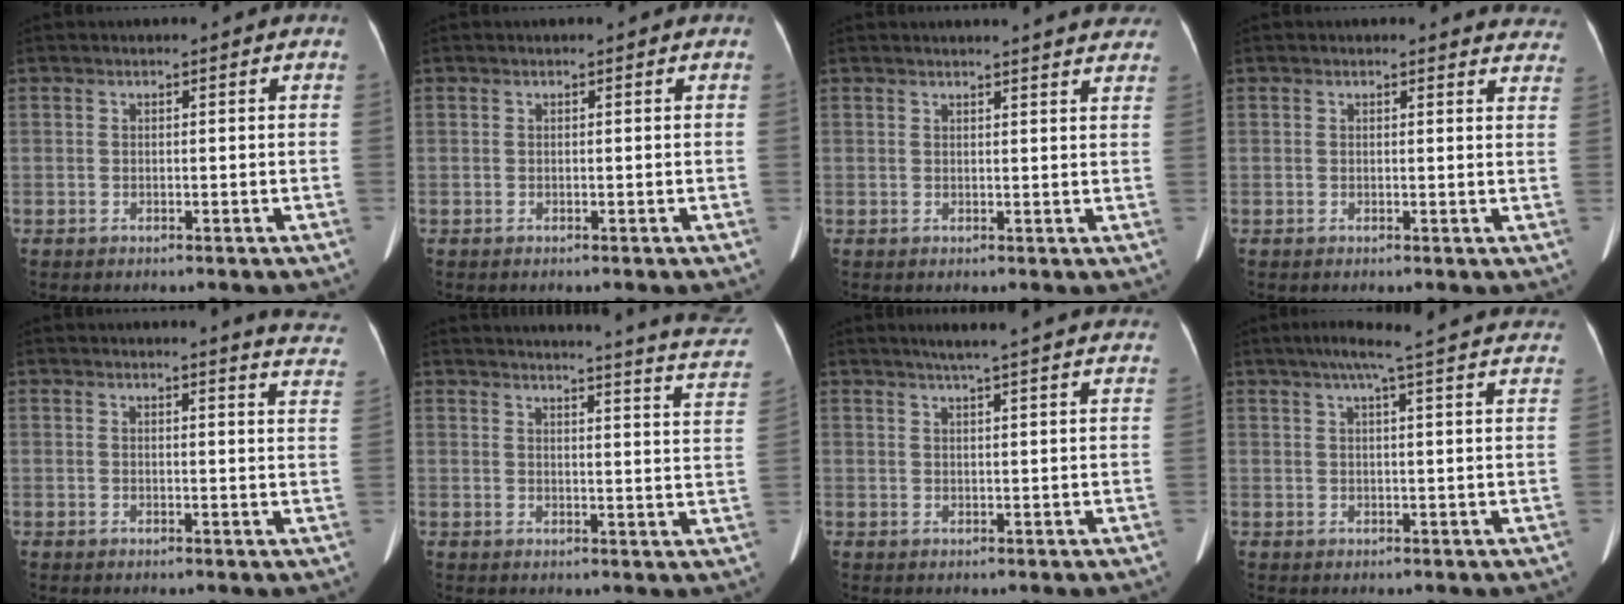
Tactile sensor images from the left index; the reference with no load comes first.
{"total": 0.0}
{"total": 10.8, "force": [10.2, 1.0, 3.3], "torque": [-0.028, -0.009, 0.095]}
{"total": 5.6, "force": [5.3, 1.7, 0.2], "torque": [0.027, -0.024, 0.016]}
{"total": 8.4, "force": [8.3, -0.1, 1.6], "torque": [0.001, -0.071, 0.054]}
{"total": 21.3, "force": [20.3, 0.4, 6.6], "torque": [-0.078, -0.095, 0.207]}
{"total": 14.5, "force": [12.8, 0.3, 6.8], "torque": [-0.100, 0.016, 0.152]}
{"total": 20.0, "force": [17.5, 0.3, 9.7], "torque": [-0.145, 0.017, 0.212]}